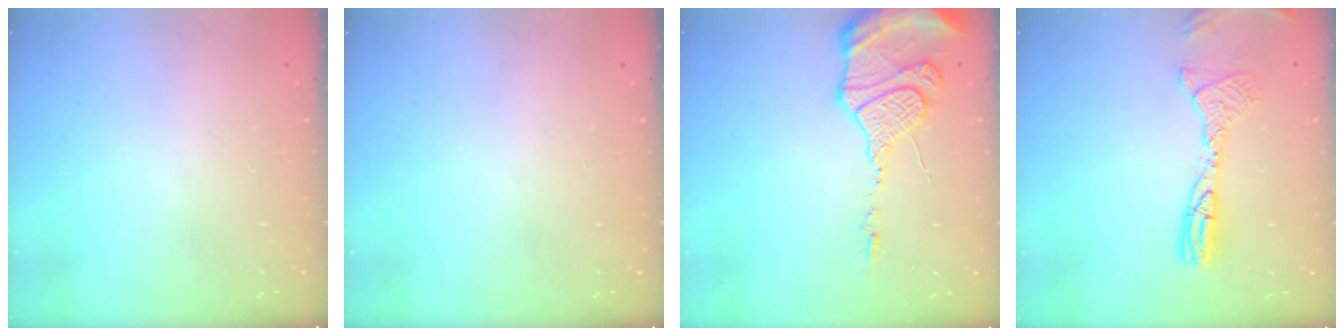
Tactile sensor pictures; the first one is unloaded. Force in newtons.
{"total": 0.0}
{"total": 15.6, "press": 15.1, "slide": 3.7}
{"total": 11.9, "press": 11.6, "slide": 2.5}